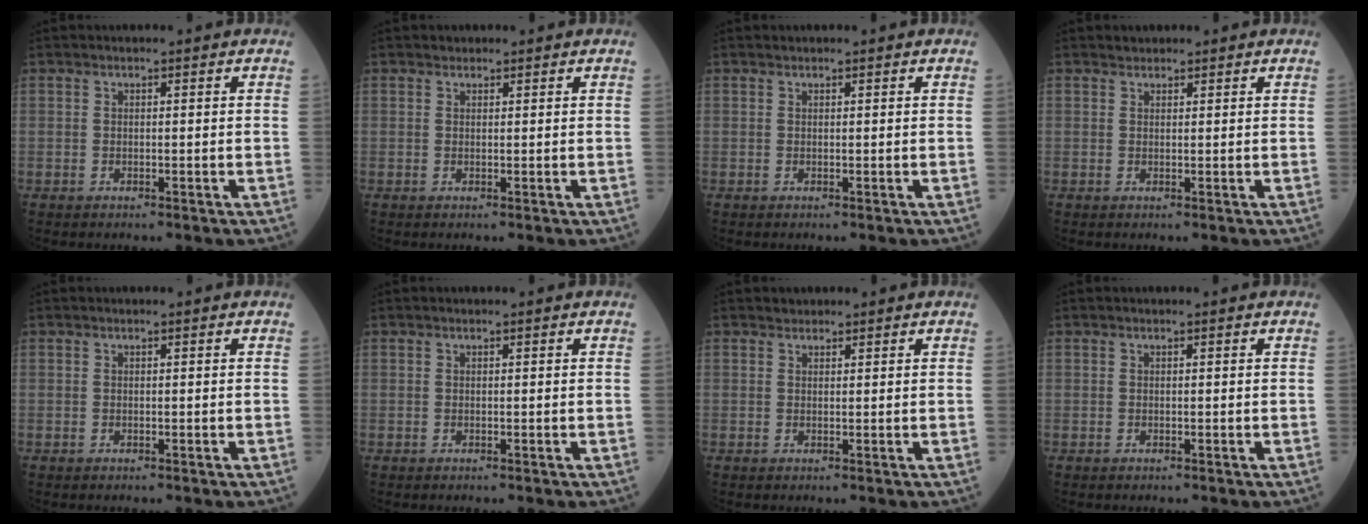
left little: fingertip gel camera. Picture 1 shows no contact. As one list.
[{"total": 0.7, "force": [0.5, 0.4, 0.0], "torque": [-0.004, -0.001, 0.006]}, {"total": 0.0}, {"total": 1.0, "force": [0.8, 0.5, 0.0], "torque": [-0.003, 0.003, 0.012]}, {"total": 0.0}, {"total": 0.0}, {"total": 1.0, "force": [0.8, 0.5, 0.0], "torque": [0.000, 0.003, 0.011]}, {"total": 0.0}]